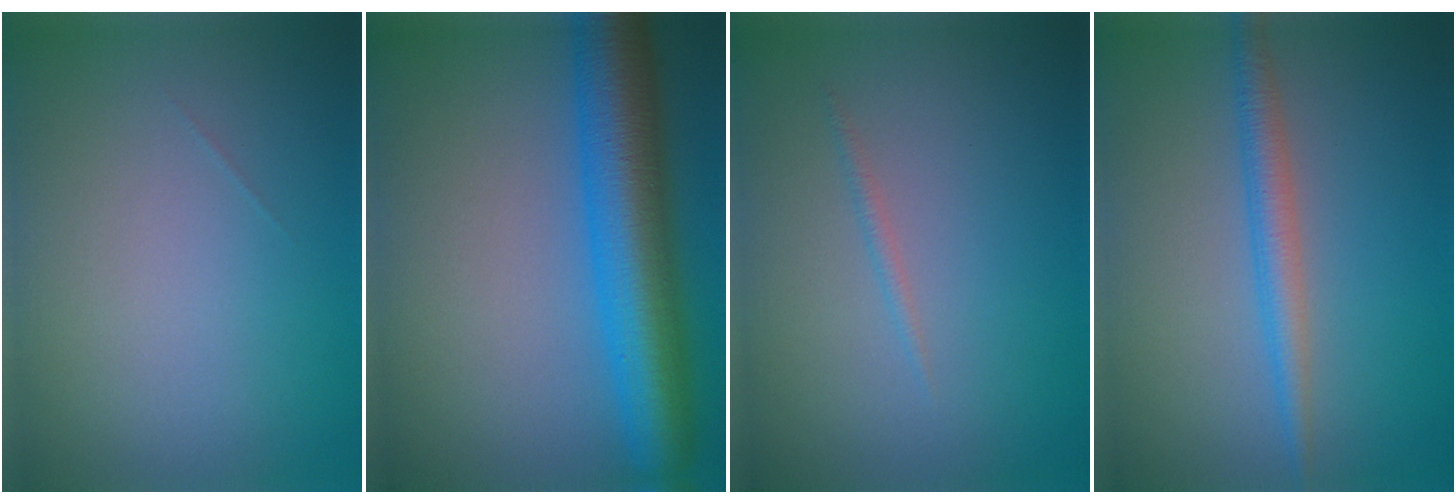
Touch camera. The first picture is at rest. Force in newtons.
{"total": 9.1, "press": 9.1, "slide": 0.2}
{"total": 0.6, "press": 0.6, "slide": 0.0}
{"total": 2.6, "press": 2.6, "slide": 0.0}